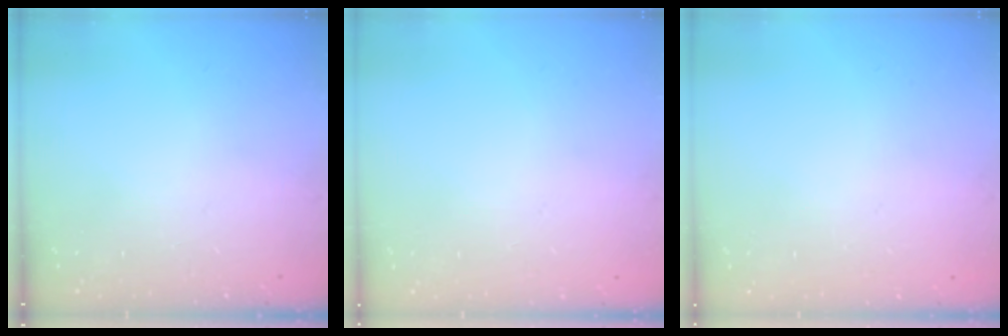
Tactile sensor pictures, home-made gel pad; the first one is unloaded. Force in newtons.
{"total": 0.0}
{"total": 0.0}